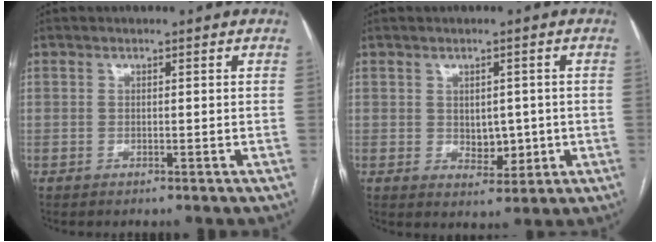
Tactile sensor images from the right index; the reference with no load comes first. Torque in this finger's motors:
{"motor_torque": [0.08, -0.03, 0.13, 0.02]}